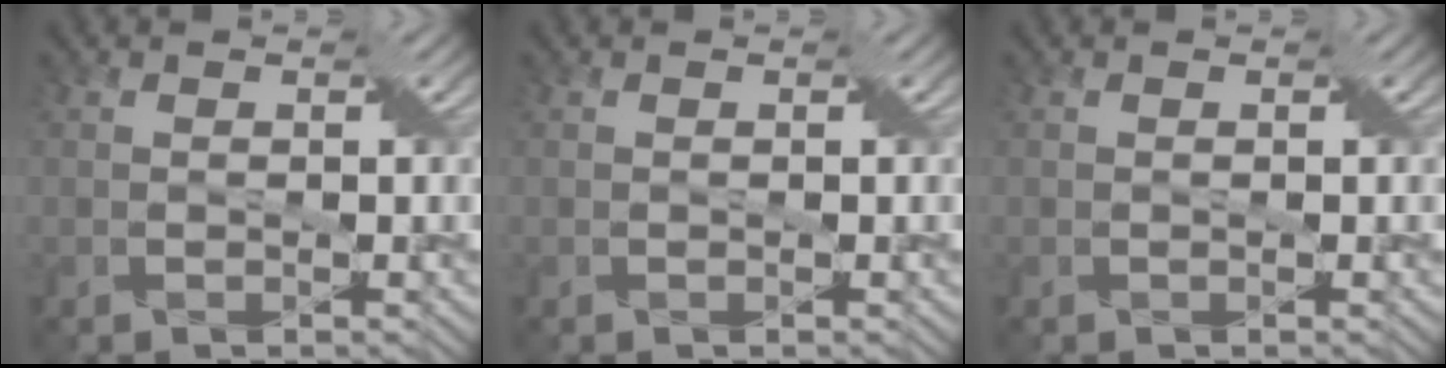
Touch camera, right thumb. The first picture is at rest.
{"total": 0.0}
{"total": 0.0}